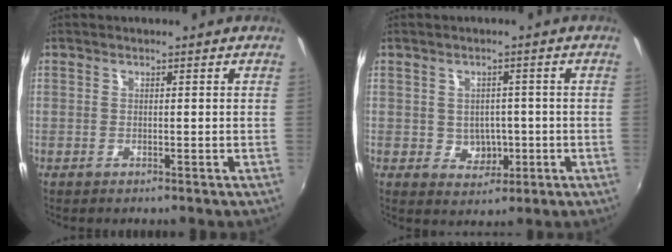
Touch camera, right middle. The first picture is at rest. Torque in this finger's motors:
{"motor_torque": [0.10, 0.05, -0.03, 0.00]}